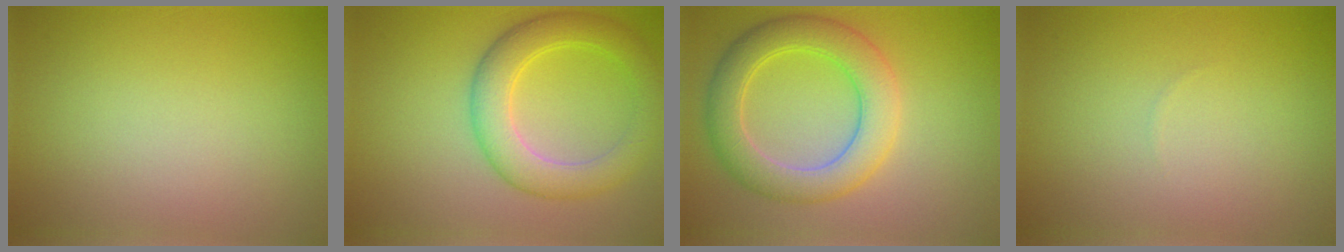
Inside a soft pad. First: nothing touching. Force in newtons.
{"total": 5.2, "press": 5.2, "slide": 0.1}
{"total": 5.8, "press": 5.8, "slide": 0.2}
{"total": 0.0}